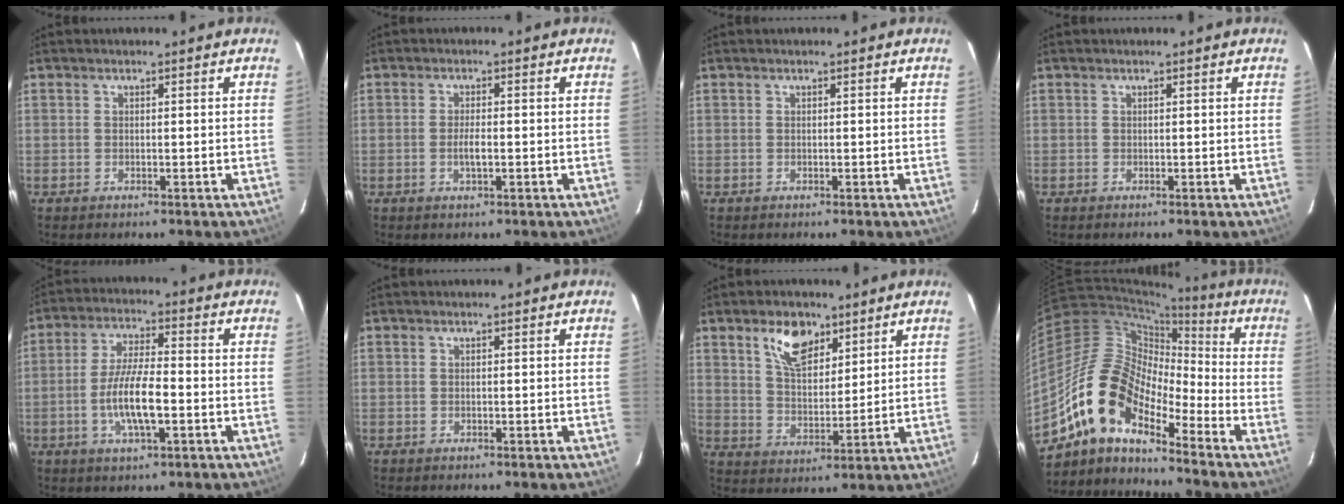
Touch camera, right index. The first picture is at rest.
{"total": 2.4, "force": [-0.6, 0.6, 2.2], "torque": [-0.043, -0.003, -0.011]}
{"total": 0.0}
{"total": 0.0}
{"total": 9.4, "force": [-2.6, 2.3, 8.7], "torque": [-0.173, -0.003, -0.049]}
{"total": 0.0}
{"total": 9.1, "force": [5.4, 4.9, 5.4], "torque": [-0.091, 0.009, 0.101]}
{"total": 13.8, "force": [-10.2, 5.7, 7.4], "torque": [-0.123, 0.013, -0.211]}